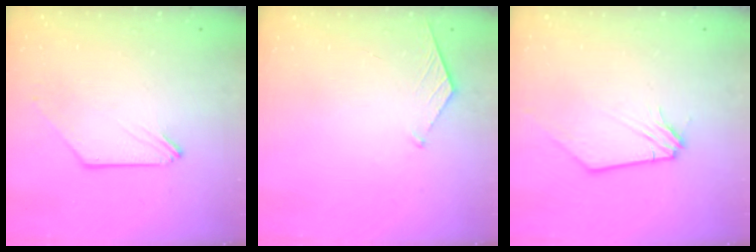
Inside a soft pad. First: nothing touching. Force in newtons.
{"total": 5.2, "press": 5.1, "slide": 0.5}
{"total": 0.8, "press": 0.8, "slide": 0.1}